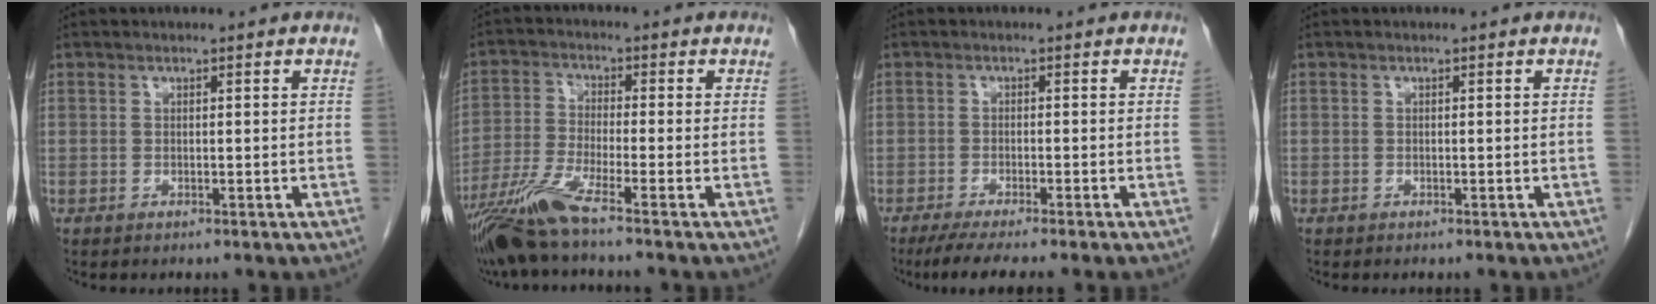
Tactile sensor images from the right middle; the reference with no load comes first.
{"total": 7.8, "force": [-5.9, -1.0, 5.0], "torque": [-0.108, -0.032, -0.117]}
{"total": 6.1, "force": [-4.9, -0.5, 3.6], "torque": [-0.049, -0.014, -0.077]}
{"total": 0.0}